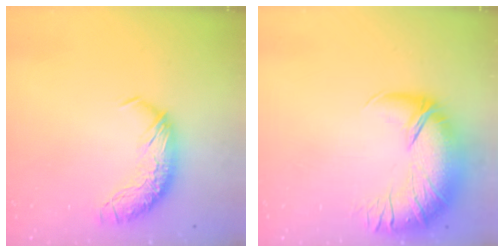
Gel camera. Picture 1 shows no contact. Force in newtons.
{"total": 2.9, "press": 0.7, "slide": 2.9}